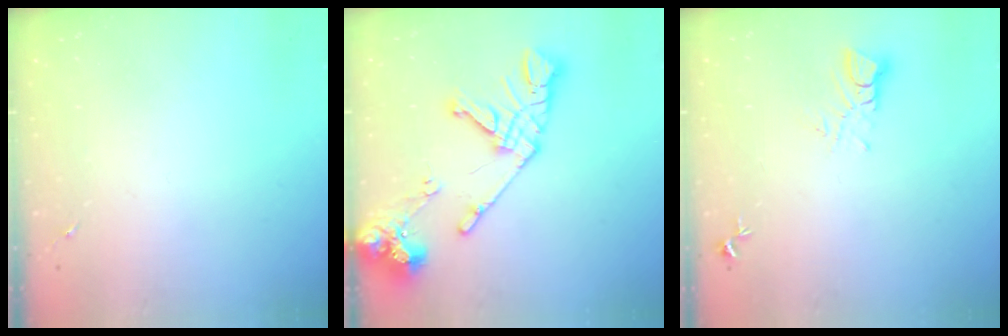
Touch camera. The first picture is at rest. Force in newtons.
{"total": 17.0, "press": 16.9, "slide": 2.2}
{"total": 3.5, "press": 3.5, "slide": 0.2}